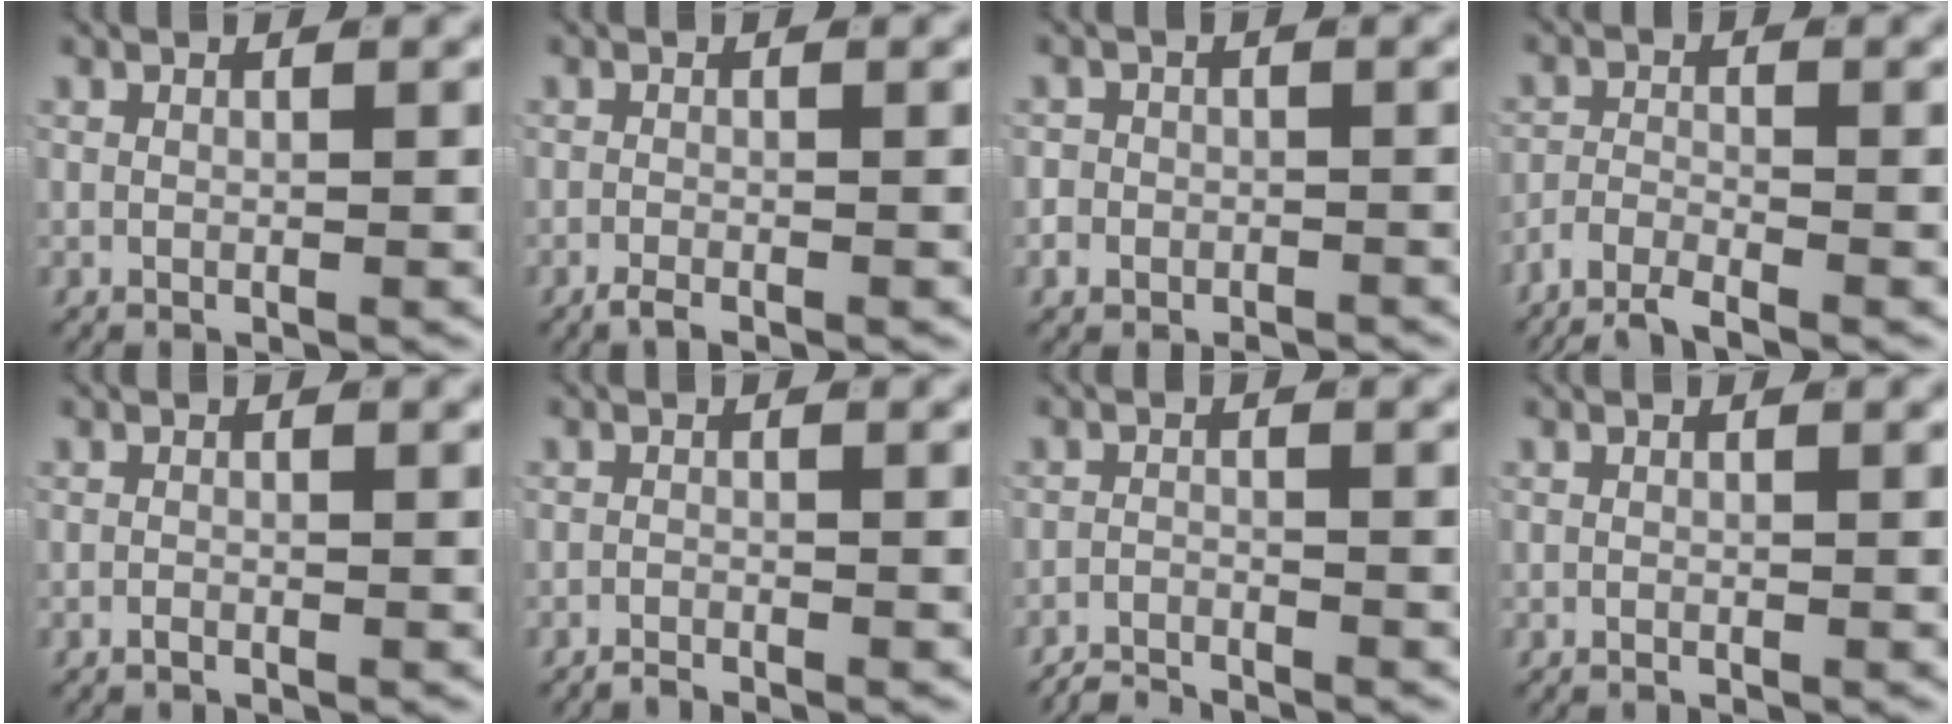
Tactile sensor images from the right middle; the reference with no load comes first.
{"total": 1.7, "force": [-1.5, 0.4, 0.6], "torque": [-0.012, -0.004, -0.027]}
{"total": 2.0, "force": [-1.4, 1.4, 0.3], "torque": [0.000, 0.000, -0.028]}
{"total": 4.0, "force": [-3.6, 0.9, 1.4], "torque": [-0.026, -0.007, -0.064]}
{"total": 0.5, "force": [-0.5, 0.0, 0.1], "torque": [-0.007, -0.003, -0.008]}
{"total": 1.5, "force": [-1.5, 0.1, 0.1], "torque": [0.000, -0.003, -0.026]}
{"total": 2.9, "force": [-2.9, 0.3, 0.0], "torque": [0.007, -0.005, -0.055]}
{"total": 0.0}